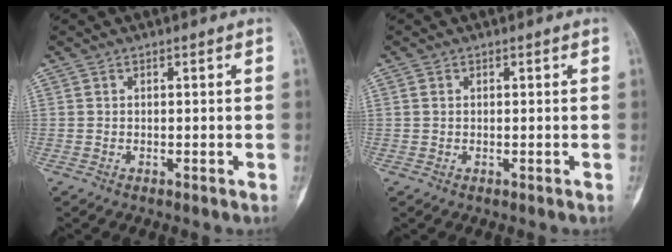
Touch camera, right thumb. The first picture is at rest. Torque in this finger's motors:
{"motor_torque": [0.07, -0.54, 0.36, 0.09, 0.01]}